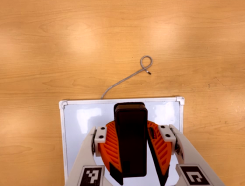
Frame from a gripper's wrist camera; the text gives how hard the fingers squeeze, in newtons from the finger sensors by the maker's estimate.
{"total": 10.7, "left": 10.1, "right": 11.2}